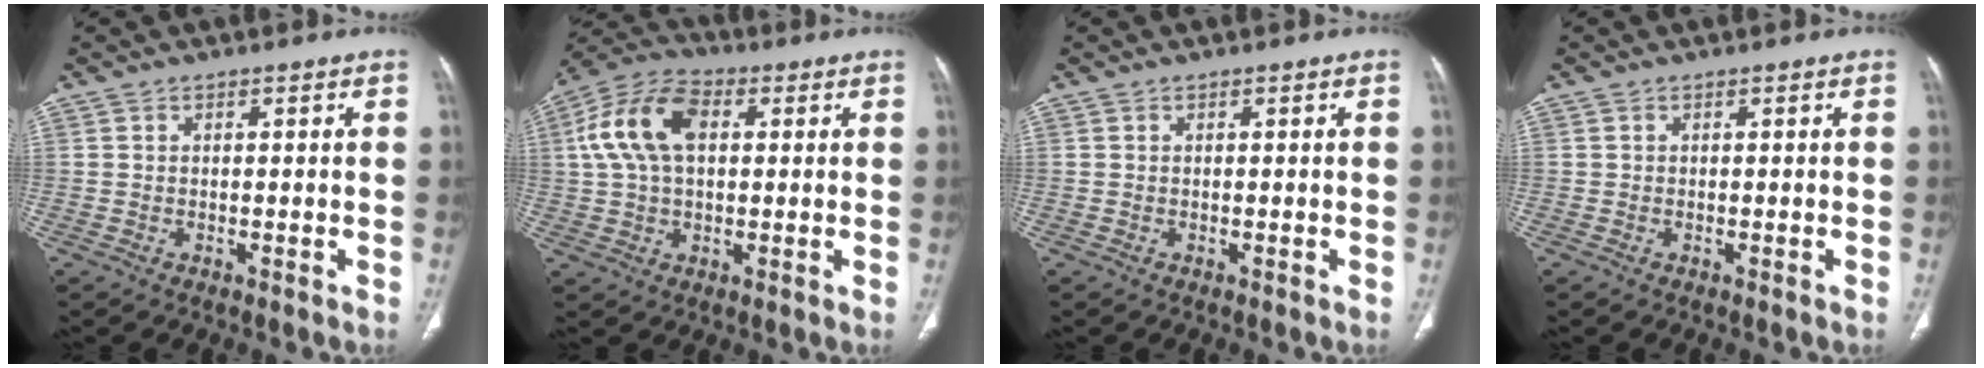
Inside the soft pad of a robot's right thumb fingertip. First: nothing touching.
{"total": 13.2, "force": [2.8, 8.1, 10.1], "torque": [-0.201, 0.026, 0.047]}
{"total": 0.0}
{"total": 0.0}